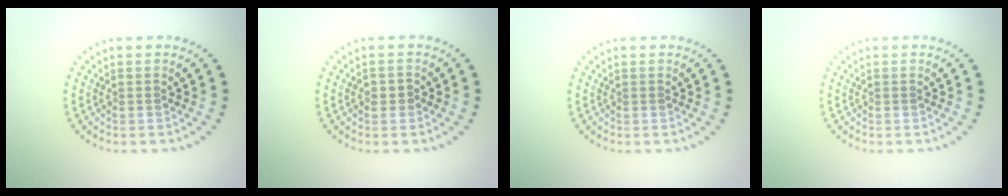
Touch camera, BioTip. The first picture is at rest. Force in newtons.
{"total": 1.1, "press": 1.0, "slide": 0.2}
{"total": 0.0}
{"total": 0.0}